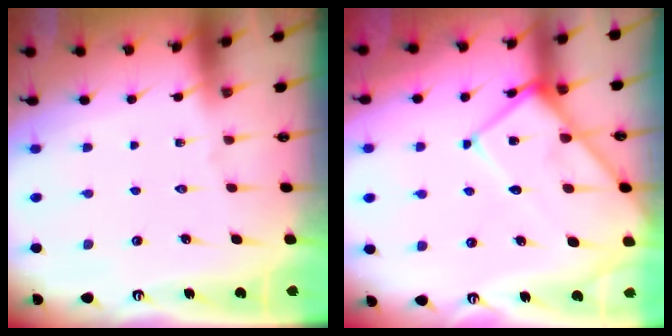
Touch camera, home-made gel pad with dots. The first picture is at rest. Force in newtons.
{"total": 13.3, "press": 13.2, "slide": 1.3}